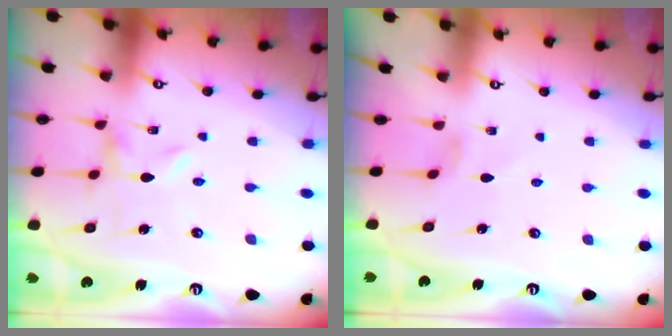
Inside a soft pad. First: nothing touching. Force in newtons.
{"total": 0.7, "press": 0.6, "slide": 0.3}